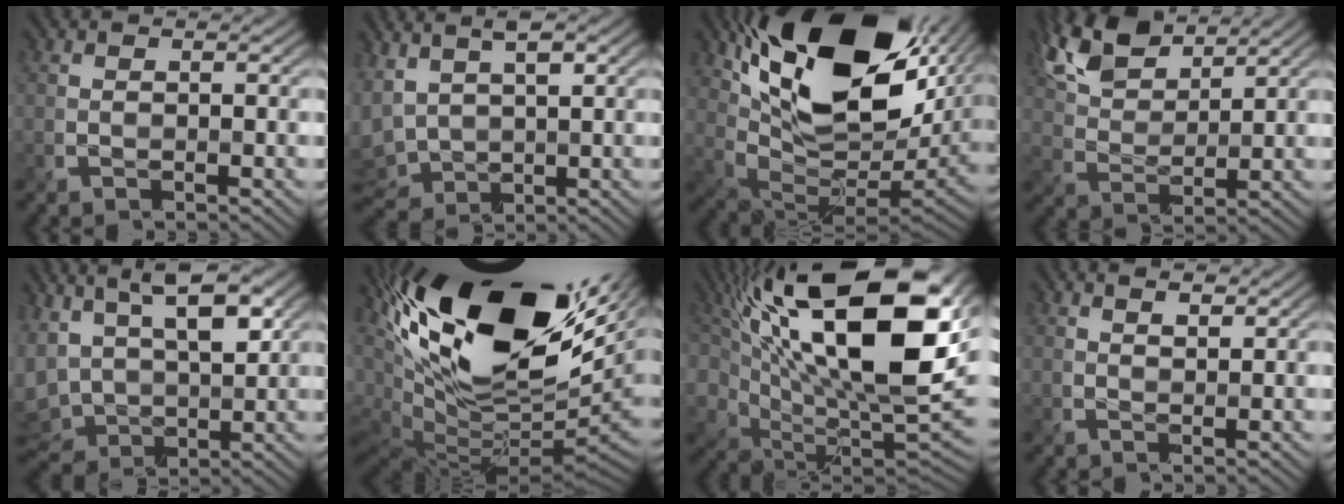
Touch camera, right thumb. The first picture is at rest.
{"total": 7.6, "force": [2.0, 4.4, 5.8], "torque": [-0.163, 0.000, 0.039]}
{"total": 19.2, "force": [8.7, 9.7, 14.1], "torque": [-0.261, -0.005, 0.172]}
{"total": 10.1, "force": [6.6, 4.6, 6.0], "torque": [-0.151, 0.022, 0.128]}
{"total": 12.2, "force": [4.3, 6.5, 9.5], "torque": [-0.218, 0.004, 0.077]}
{"total": 21.3, "force": [5.7, 9.2, 18.4], "torque": [-0.357, -0.003, 0.115]}
{"total": 20.9, "force": [7.2, 11.0, 16.2], "torque": [-0.303, 0.017, 0.130]}
{"total": 1.7, "force": [1.2, 0.6, 1.1], "torque": [-0.015, -0.001, 0.025]}